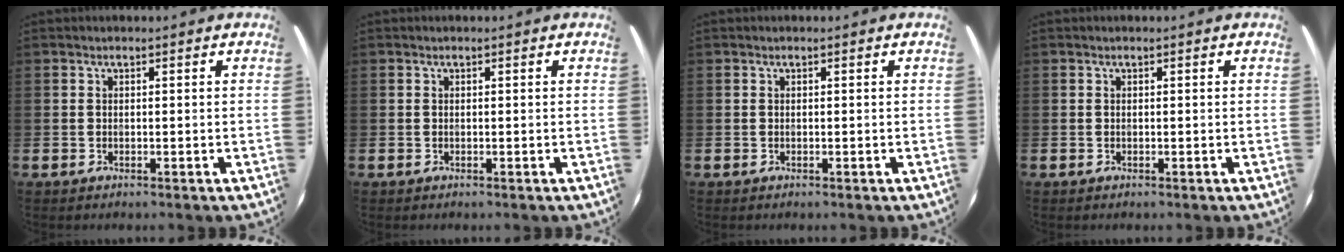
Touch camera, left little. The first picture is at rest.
{"total": 0.0}
{"total": 0.0}
{"total": 0.0}